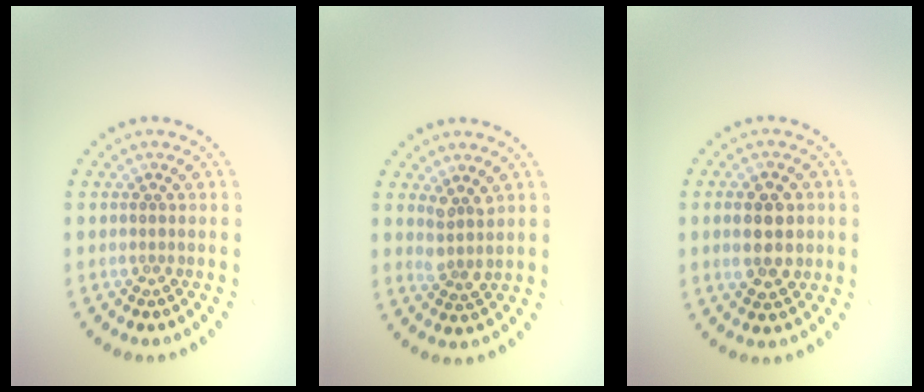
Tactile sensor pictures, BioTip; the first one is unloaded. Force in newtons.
{"total": 2.2, "press": 1.7, "slide": 1.4}
{"total": 4.3, "press": 4.3, "slide": 0.1}